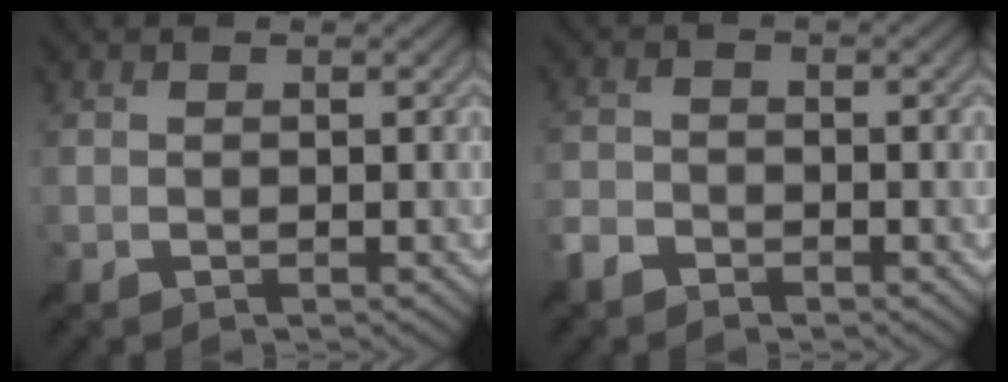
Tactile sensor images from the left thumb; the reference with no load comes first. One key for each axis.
{"total": 2.5, "fx": -2.2, "fy": 0.9, "fz": 0.9, "tx": -0.022, "ty": -0.003, "tz": -0.056}